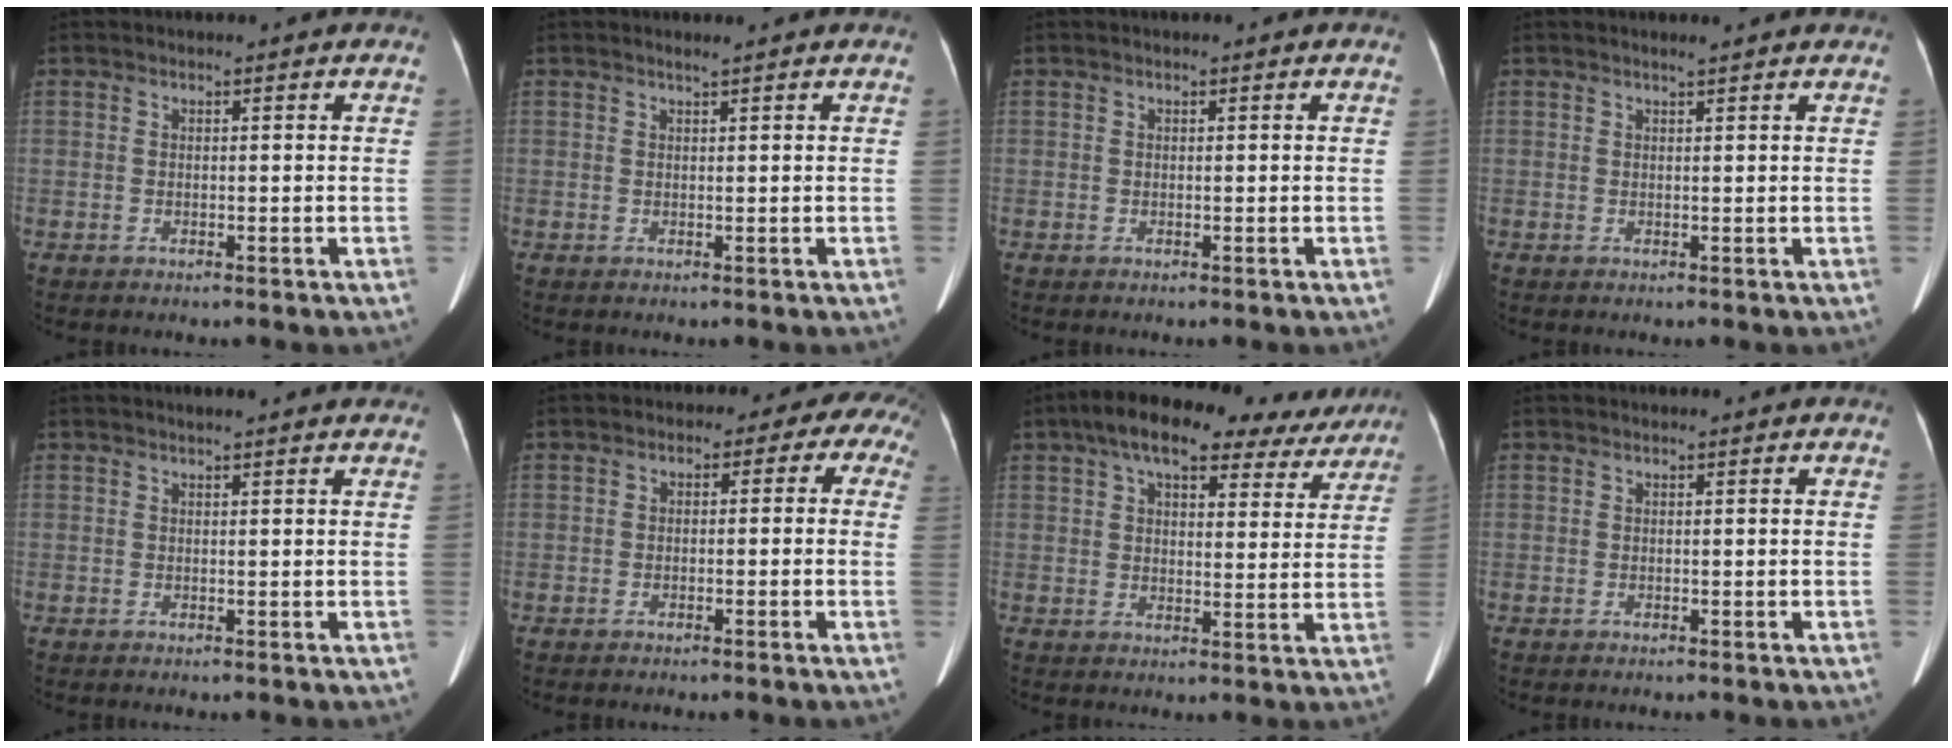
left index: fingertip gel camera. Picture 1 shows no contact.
{"total": 0.6, "force": [0.5, -0.2, 0.3], "torque": [-0.014, -0.003, 0.014]}
{"total": 0.0}
{"total": 2.2, "force": [2.0, 0.0, 1.0], "torque": [-0.015, 0.013, 0.024]}
{"total": 4.9, "force": [4.4, 0.5, 2.2], "torque": [-0.027, 0.019, 0.045]}
{"total": 6.3, "force": [0.5, 3.7, 5.1], "torque": [-0.046, 0.042, -0.004]}
{"total": 19.2, "force": [15.0, 6.6, 9.8], "torque": [-0.150, 0.052, 0.195]}
{"total": 0.0}